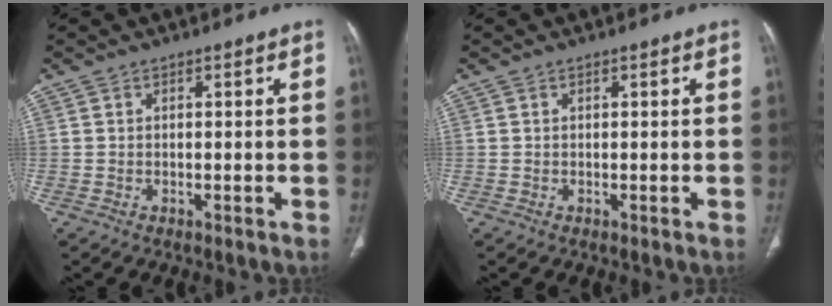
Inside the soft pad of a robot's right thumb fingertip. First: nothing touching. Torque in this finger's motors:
{"motor_torque": [0.06, 0.04, -0.01, -0.15, 0.08]}